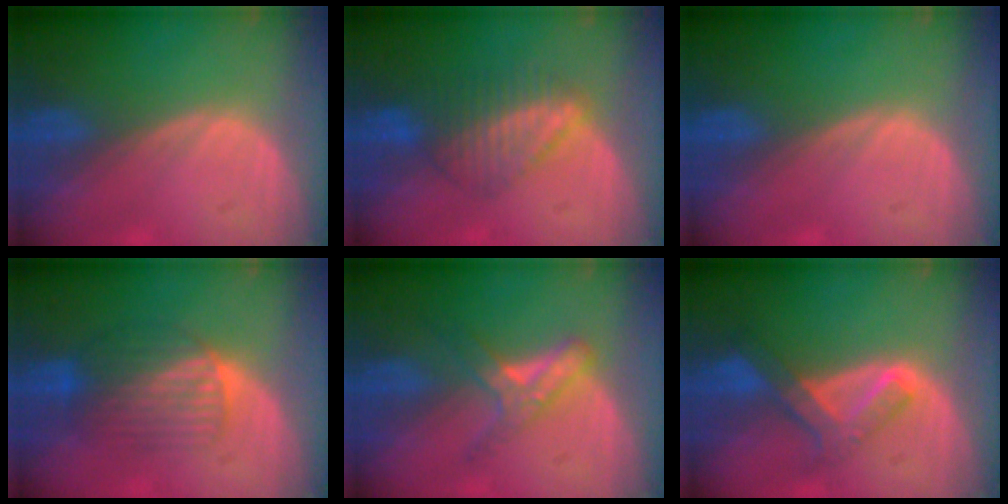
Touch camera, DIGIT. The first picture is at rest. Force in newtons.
{"total": 6.4, "press": 6.0, "slide": 2.0}
{"total": 0.0}
{"total": 6.4, "press": 6.3, "slide": 1.1}
{"total": 5.7, "press": 5.0, "slide": 2.9}
{"total": 6.7, "press": 5.7, "slide": 3.5}